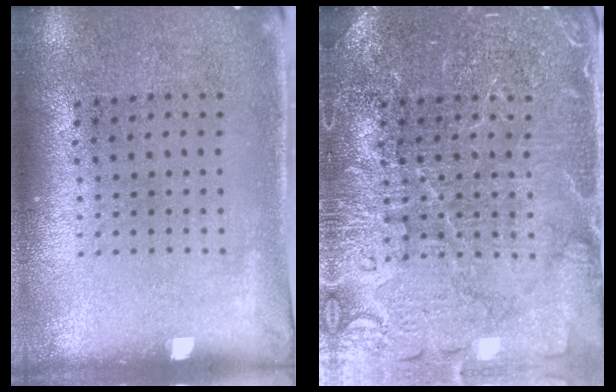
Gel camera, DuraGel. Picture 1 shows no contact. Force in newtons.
{"total": 4.2, "press": 4.1, "slide": 0.7}